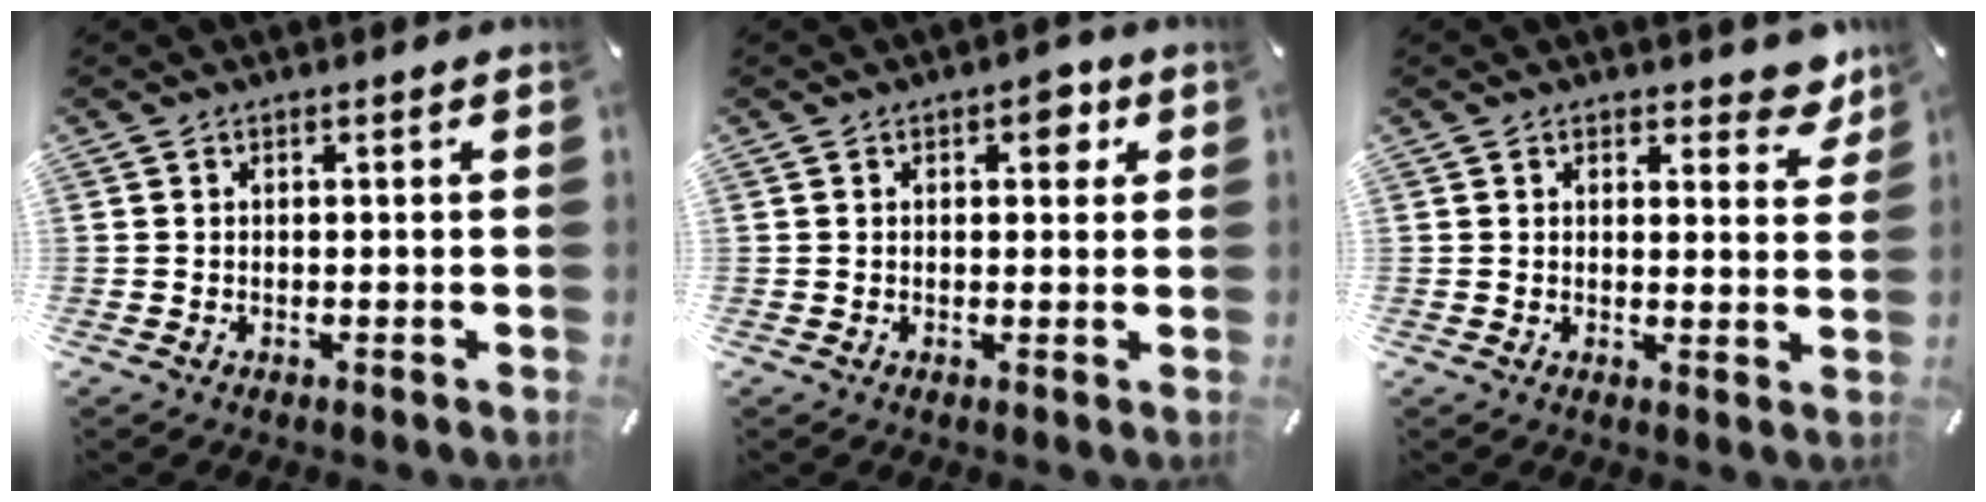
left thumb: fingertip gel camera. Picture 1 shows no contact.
{"total": 4.3, "force": [1.7, 2.4, 3.2], "torque": [-0.030, -0.007, 0.017]}
{"total": 4.7, "force": [3.3, 2.6, 2.0], "torque": [-0.008, -0.022, 0.052]}